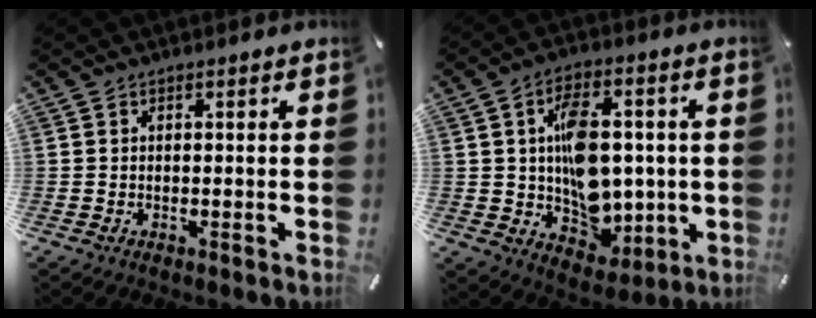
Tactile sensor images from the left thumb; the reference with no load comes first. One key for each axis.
{"total": 14.0, "fx": 1.4, "fy": 10.3, "fz": 9.4, "tx": -0.141, "ty": 0.010, "tz": 0.036}